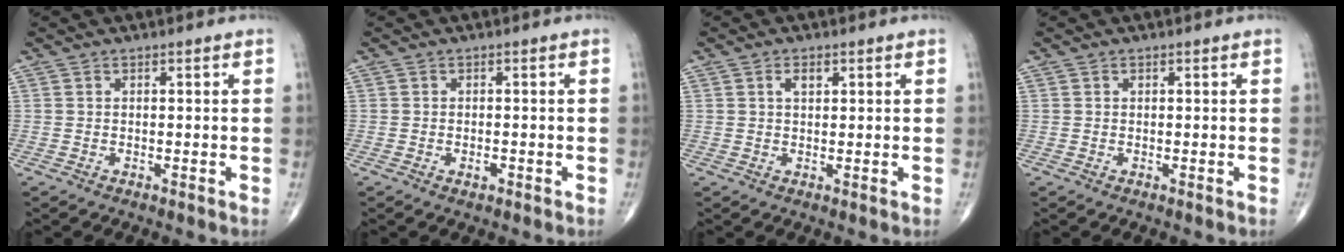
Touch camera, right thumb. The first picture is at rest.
{"total": 1.2, "force": [-0.5, 0.7, 0.9], "torque": [-0.014, 0.002, -0.009]}
{"total": 2.0, "force": [0.9, 1.1, 1.5], "torque": [-0.023, -0.002, 0.014]}
{"total": 0.0}